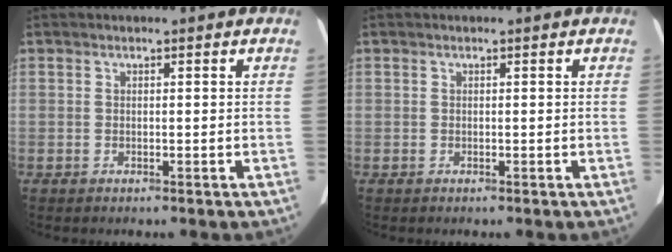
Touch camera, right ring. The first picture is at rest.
{"total": 0.0}